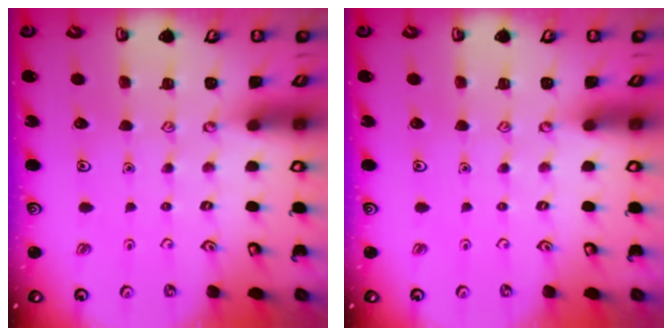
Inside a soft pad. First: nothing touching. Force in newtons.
{"total": 0.0}